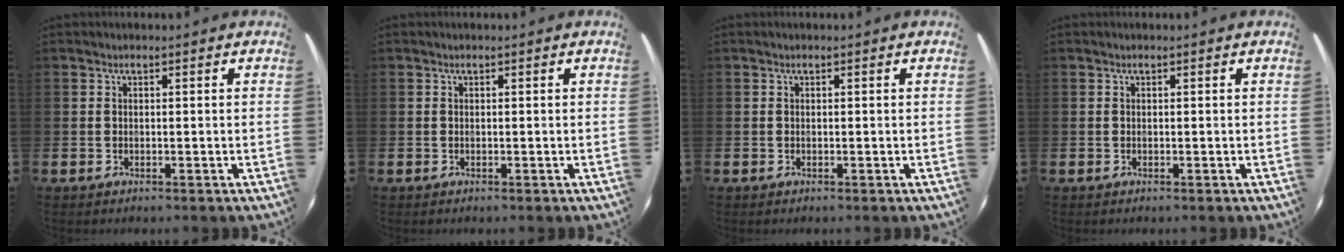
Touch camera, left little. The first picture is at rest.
{"total": 0.0}
{"total": 0.0}
{"total": 0.0}